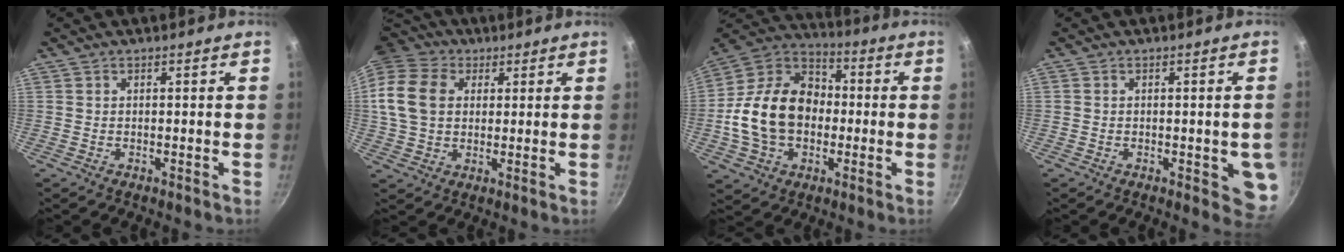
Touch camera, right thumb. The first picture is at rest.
{"total": 18.3, "force": [4.9, 14.2, 10.5], "torque": [-0.220, 0.022, 0.082]}
{"total": 19.5, "force": [-1.7, 14.5, 12.9], "torque": [-0.198, 0.040, -0.039]}
{"total": 6.5, "force": [-1.3, 2.7, 5.8], "torque": [-0.035, 0.002, -0.014]}